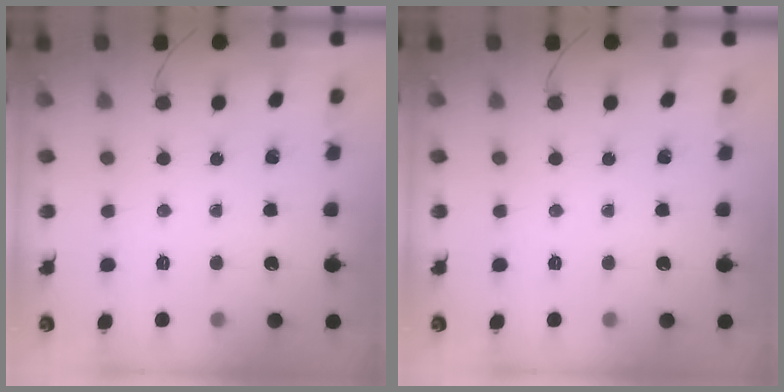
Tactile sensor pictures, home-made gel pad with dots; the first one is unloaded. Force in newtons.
{"total": 0.0}